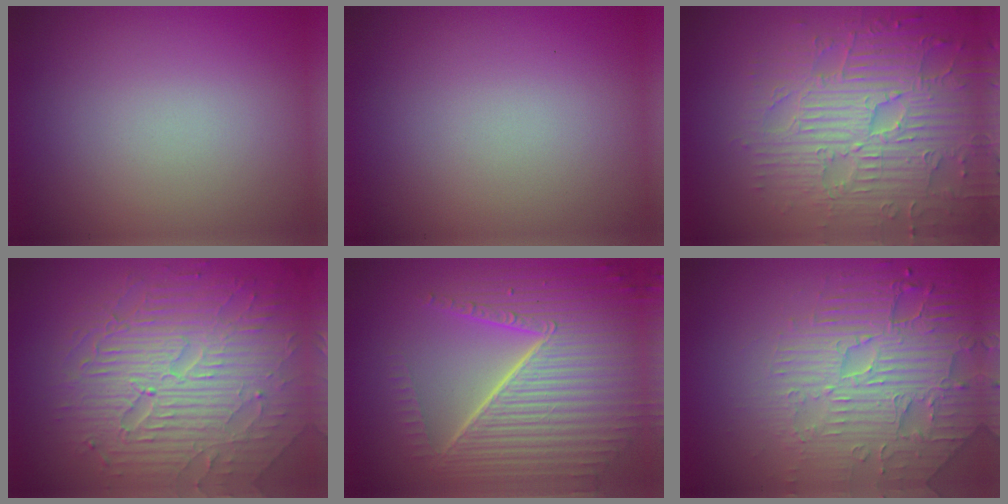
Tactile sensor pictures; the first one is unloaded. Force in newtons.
{"total": 0.0}
{"total": 7.7, "press": 5.9, "slide": 4.8}
{"total": 9.6, "press": 6.3, "slide": 7.3}
{"total": 10.2, "press": 6.6, "slide": 7.8}
{"total": 5.5, "press": 5.0, "slide": 2.4}